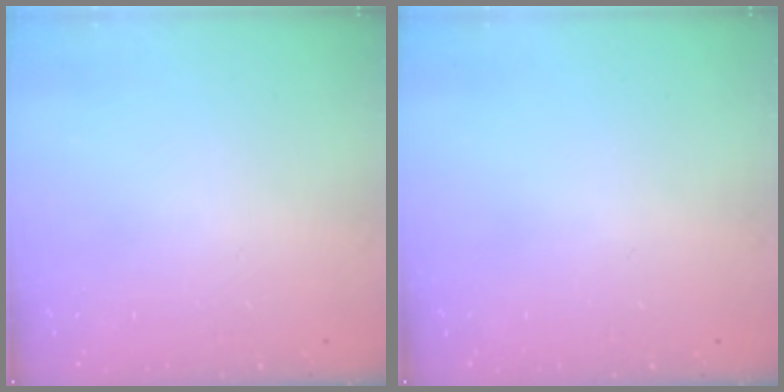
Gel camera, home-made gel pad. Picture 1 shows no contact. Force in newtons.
{"total": 0.0}